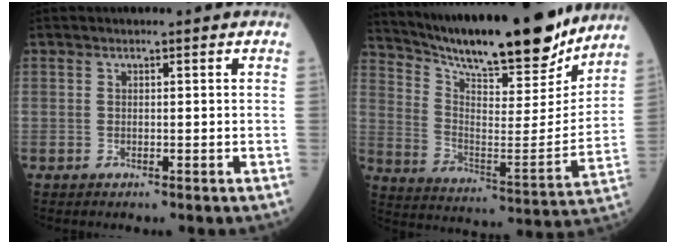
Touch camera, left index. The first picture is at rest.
{"total": 23.3, "force": [20.4, 3.5, 10.8], "torque": [-0.186, -0.038, 0.304]}